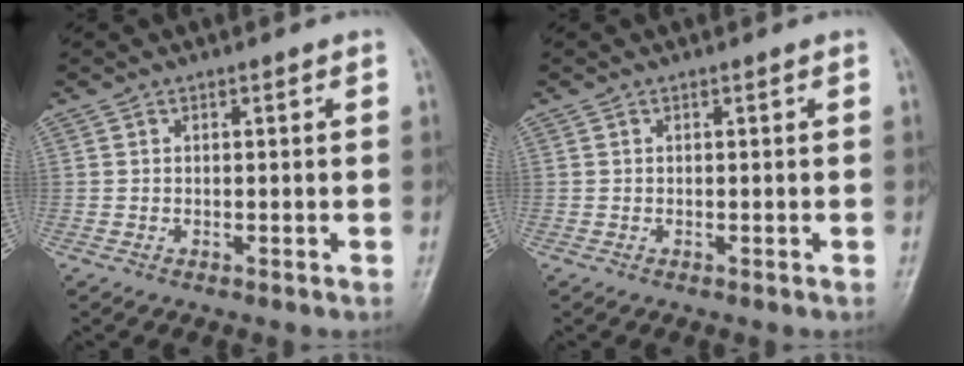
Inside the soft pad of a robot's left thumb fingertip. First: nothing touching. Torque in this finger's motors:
{"motor_torque": [0.00, 0.00, 0.00, 0.00, 0.00]}